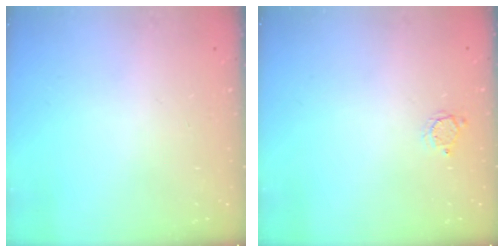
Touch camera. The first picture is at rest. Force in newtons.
{"total": 2.7, "press": 2.7, "slide": 0.2}